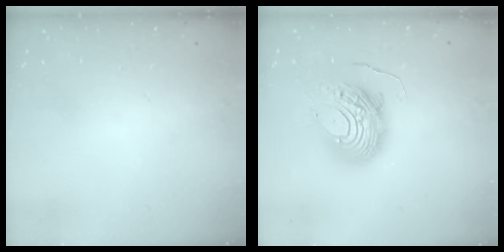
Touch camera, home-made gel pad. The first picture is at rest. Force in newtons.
{"total": 13.9, "press": 13.9, "slide": 1.4}